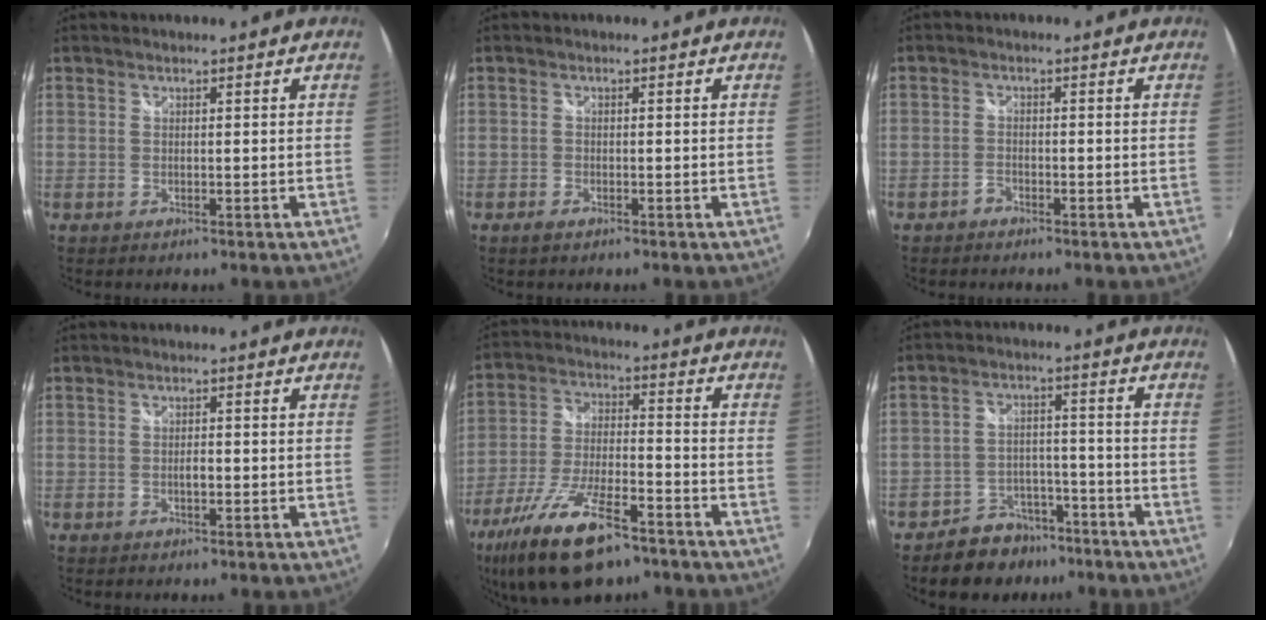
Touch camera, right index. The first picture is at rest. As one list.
[{"total": 1.1, "force": [-0.8, 0.5, 0.6], "torque": [-0.012, -0.002, -0.016]}, {"total": 1.7, "force": [-1.4, 0.8, 0.4], "torque": [-0.014, 0.001, -0.028]}, {"total": 1.4, "force": [-0.4, 0.6, 1.2], "torque": [-0.022, 0.002, -0.008]}, {"total": 18.3, "force": [-12.1, 6.2, 12.2], "torque": [-0.254, -0.037, -0.213]}, {"total": 8.5, "force": [-6.6, 5.1, 1.3], "torque": [-0.032, 0.026, -0.091]}]